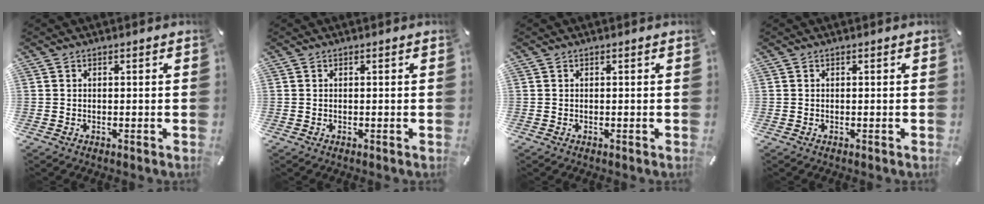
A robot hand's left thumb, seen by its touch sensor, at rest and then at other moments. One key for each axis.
{"total": 0.0}
{"total": 0.0}
{"total": 0.0}